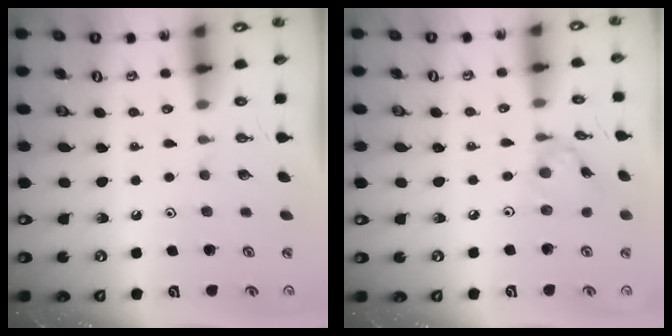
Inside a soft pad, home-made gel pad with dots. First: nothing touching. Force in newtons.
{"total": 2.8, "press": 2.8, "slide": 0.1}